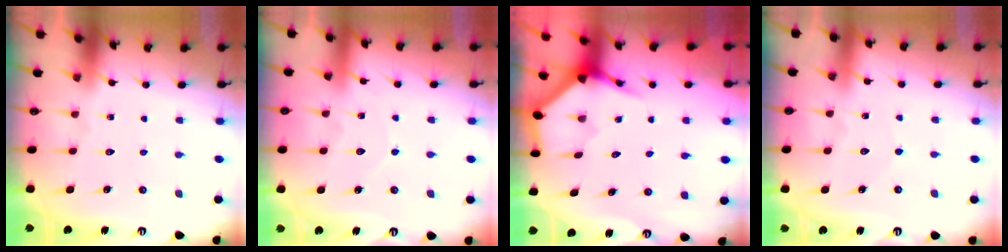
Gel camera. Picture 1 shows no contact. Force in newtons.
{"total": 5.9, "press": 5.8, "slide": 0.6}
{"total": 4.0, "press": 4.0, "slide": 0.3}
{"total": 2.9, "press": 2.9, "slide": 0.3}